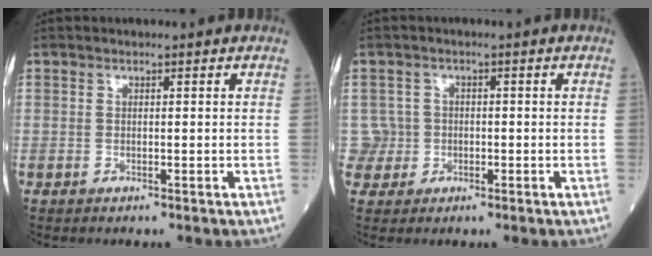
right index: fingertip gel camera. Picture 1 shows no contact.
{"total": 2.9, "force": [-0.4, 2.9, -0.5], "torque": [0.020, 0.010, -0.010]}